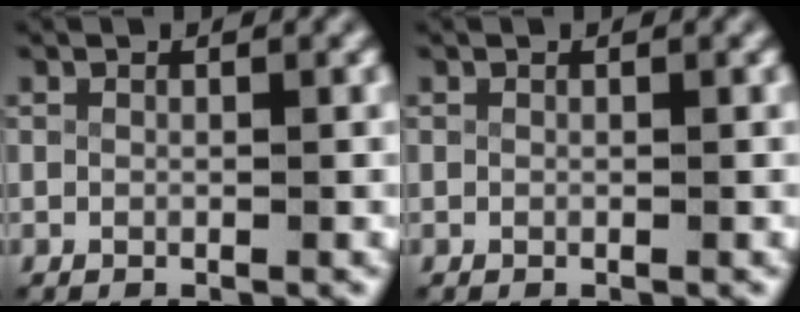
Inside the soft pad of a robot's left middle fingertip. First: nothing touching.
{"total": 0.0}